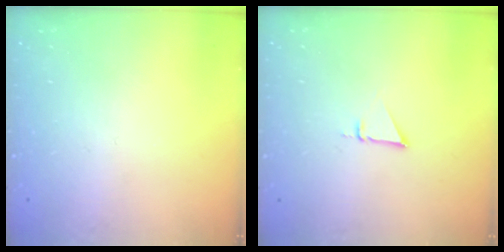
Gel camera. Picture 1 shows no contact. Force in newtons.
{"total": 3.1, "press": 3.1, "slide": 0.2}